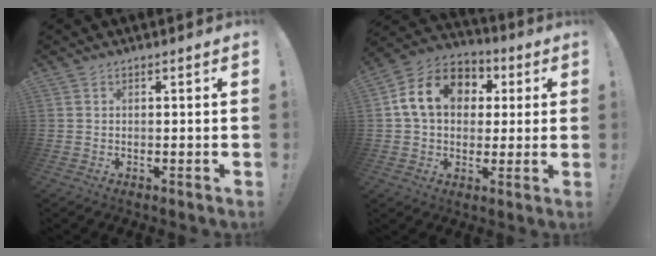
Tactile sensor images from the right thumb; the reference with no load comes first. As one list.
[{"total": 15.3, "force": [3.9, 11.7, 9.0], "torque": [-0.144, 0.009, 0.078]}]